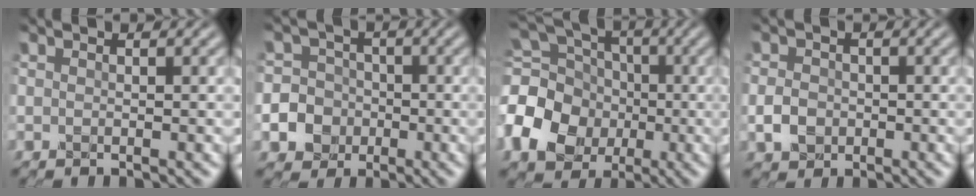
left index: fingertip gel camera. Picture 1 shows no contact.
{"total": 8.5, "force": [-3.2, 7.7, 1.6], "torque": [-0.035, -0.018, -0.084]}
{"total": 12.3, "force": [-2.5, 10.1, 6.6], "torque": [-0.173, -0.008, -0.069]}
{"total": 2.4, "force": [-0.7, 2.0, 1.2], "torque": [-0.025, -0.001, -0.020]}